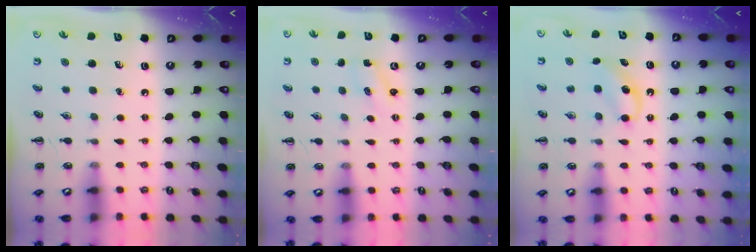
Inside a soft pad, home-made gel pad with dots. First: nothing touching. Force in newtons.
{"total": 1.3, "press": 1.2, "slide": 0.3}
{"total": 5.0, "press": 4.8, "slide": 1.5}